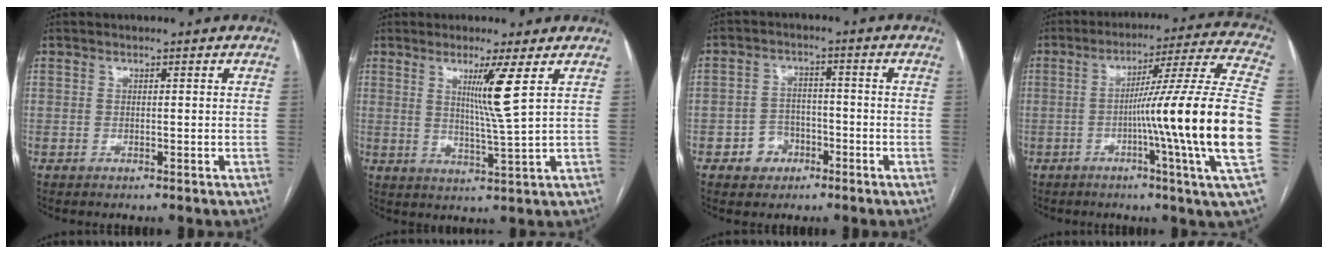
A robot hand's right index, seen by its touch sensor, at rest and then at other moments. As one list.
[{"total": 6.3, "force": [2.4, -1.9, 5.4], "torque": [-0.099, -0.021, 0.047]}, {"total": 4.7, "force": [-2.3, 3.9, 1.4], "torque": [-0.020, 0.016, -0.033]}, {"total": 21.3, "force": [-3.9, -2.8, 20.7], "torque": [-0.271, 0.000, -0.077]}]